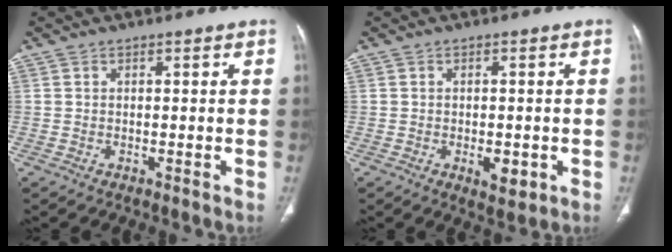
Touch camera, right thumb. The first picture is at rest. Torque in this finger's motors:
{"motor_torque": [0.10, 0.46, 0.05, 0.45, 0.16]}